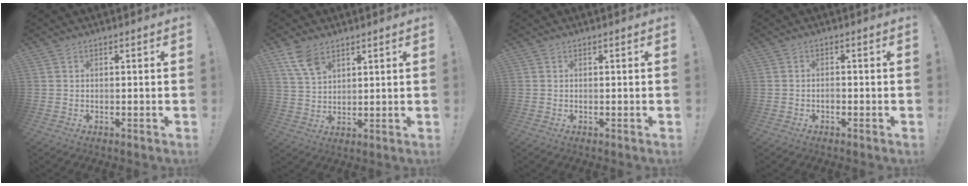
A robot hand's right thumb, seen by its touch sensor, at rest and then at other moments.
{"total": 8.2, "force": [5.1, 4.5, 4.6], "torque": [-0.088, -0.017, 0.101]}
{"total": 0.0}
{"total": 1.2, "force": [-0.7, 0.7, 0.7], "torque": [-0.011, 0.001, -0.013]}